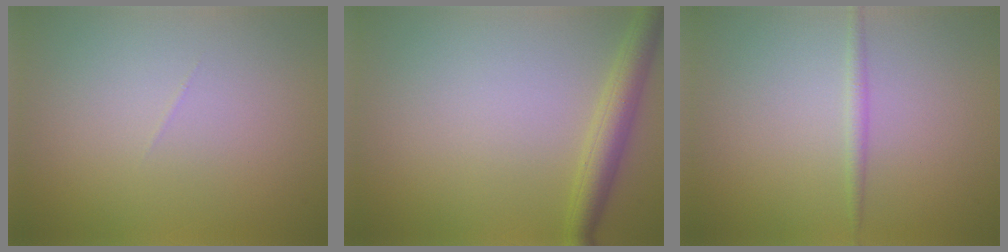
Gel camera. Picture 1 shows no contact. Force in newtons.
{"total": 3.3, "press": 3.3, "slide": 0.1}
{"total": 1.1, "press": 1.1, "slide": 0.1}